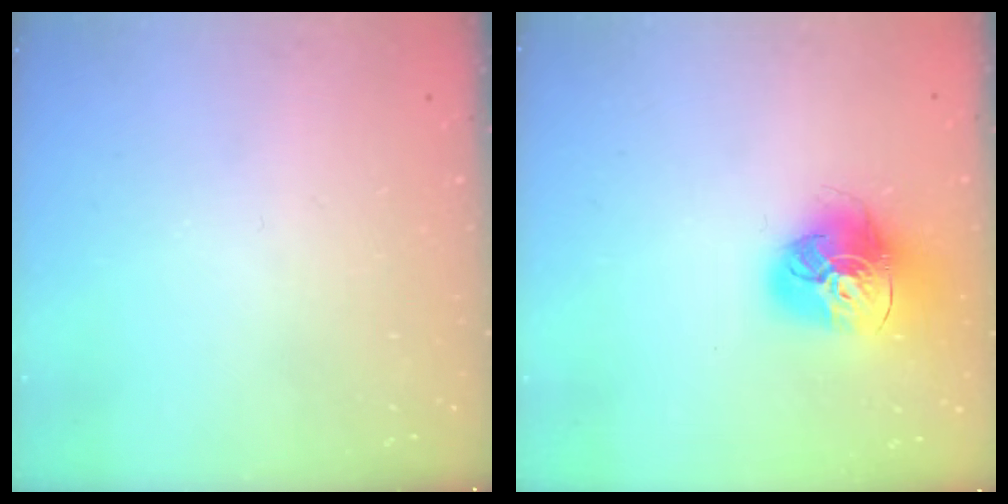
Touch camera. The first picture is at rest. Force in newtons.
{"total": 16.4, "press": 16.3, "slide": 1.7}